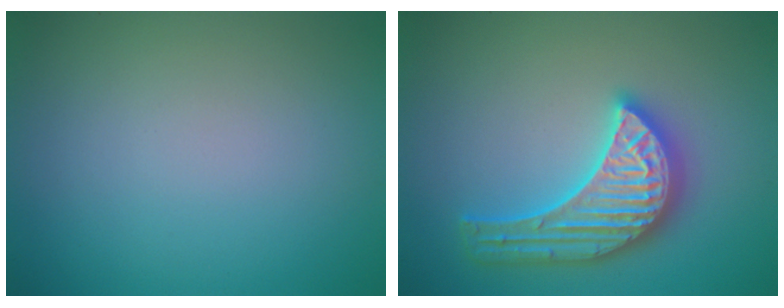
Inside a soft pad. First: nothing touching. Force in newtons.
{"total": 5.5, "press": 5.5, "slide": 0.6}